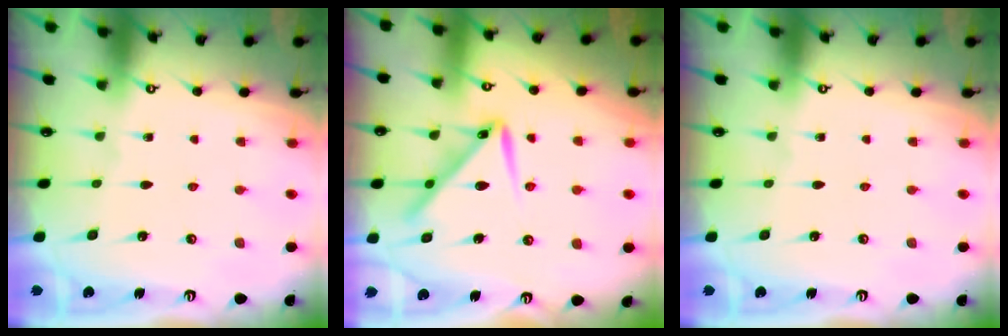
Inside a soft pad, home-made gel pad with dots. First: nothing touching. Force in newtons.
{"total": 11.4, "press": 11.4, "slide": 0.2}
{"total": 0.0}